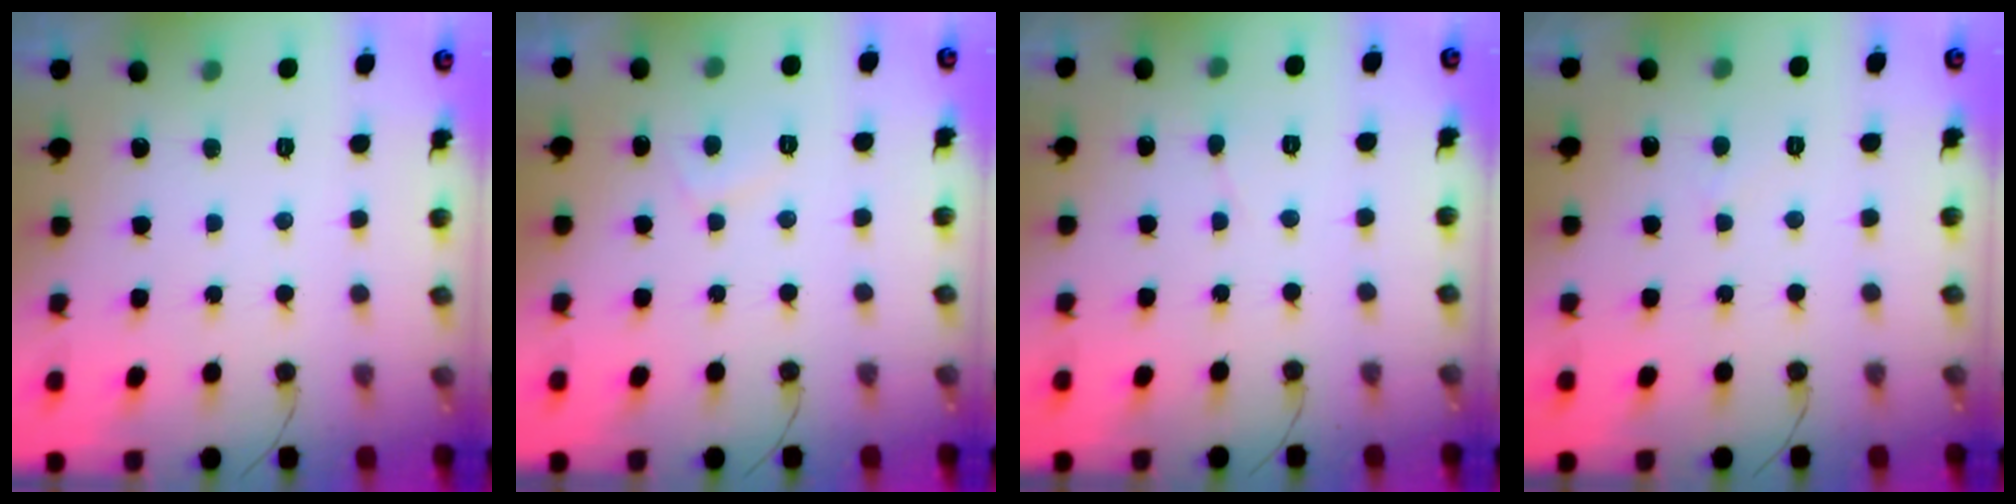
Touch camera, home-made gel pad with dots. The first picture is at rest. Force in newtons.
{"total": 2.3, "press": 2.2, "slide": 0.8}
{"total": 2.5, "press": 2.5, "slide": 0.1}
{"total": 2.3, "press": 2.3, "slide": 0.3}